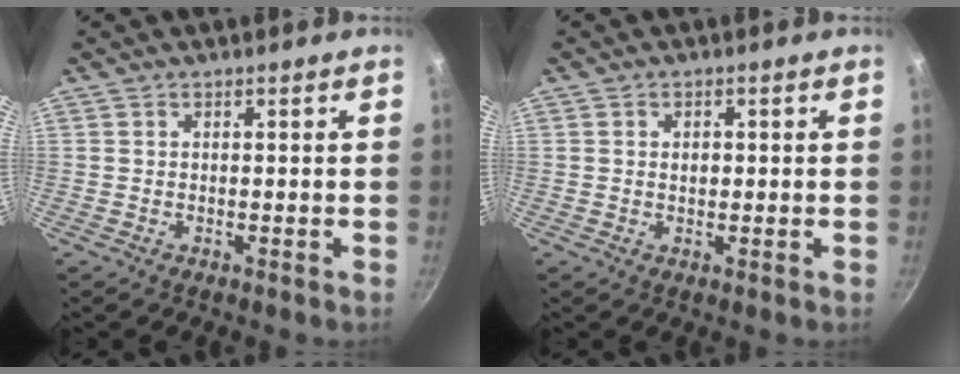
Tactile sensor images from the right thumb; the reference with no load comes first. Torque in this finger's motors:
{"motor_torque": [-0.53, 0.36, 0.15, 0.48, 0.00]}